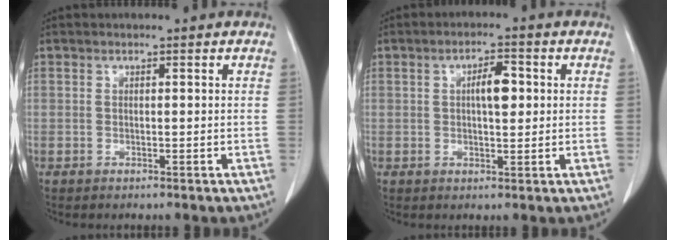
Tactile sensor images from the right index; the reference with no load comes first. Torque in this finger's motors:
{"motor_torque": [0.70, -0.12, 0.12, 0.07]}